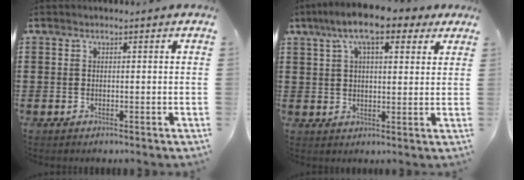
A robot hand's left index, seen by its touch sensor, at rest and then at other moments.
{"total": 9.7, "force": [6.2, 3.0, 6.9], "torque": [-0.141, 0.004, 0.108]}